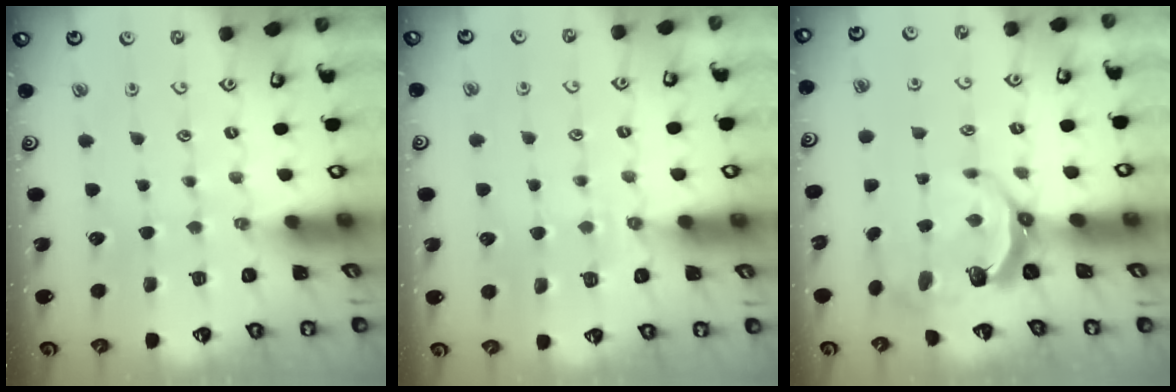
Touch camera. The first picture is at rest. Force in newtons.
{"total": 3.0, "press": 2.9, "slide": 0.7}
{"total": 6.9, "press": 5.5, "slide": 4.2}